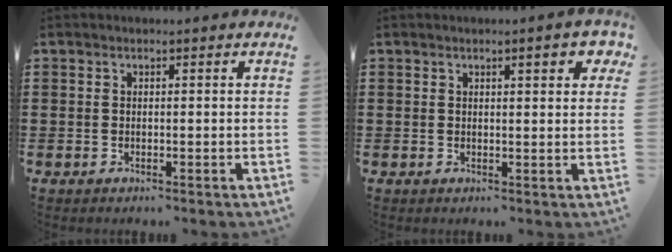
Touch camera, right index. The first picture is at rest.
{"total": 2.9, "force": [1.4, 0.6, 2.4], "torque": [-0.034, -0.002, 0.019]}